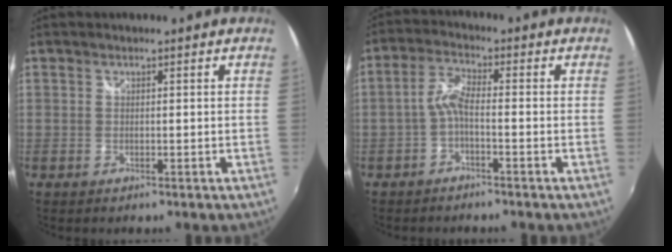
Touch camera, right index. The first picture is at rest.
{"total": 3.6, "force": [-1.6, 0.7, 3.2], "torque": [-0.078, 0.010, -0.033]}